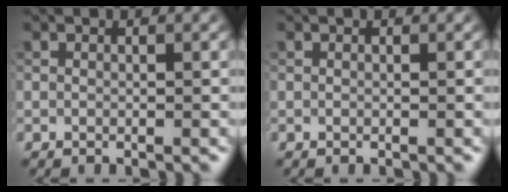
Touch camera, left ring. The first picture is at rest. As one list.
[{"total": 0.0}]